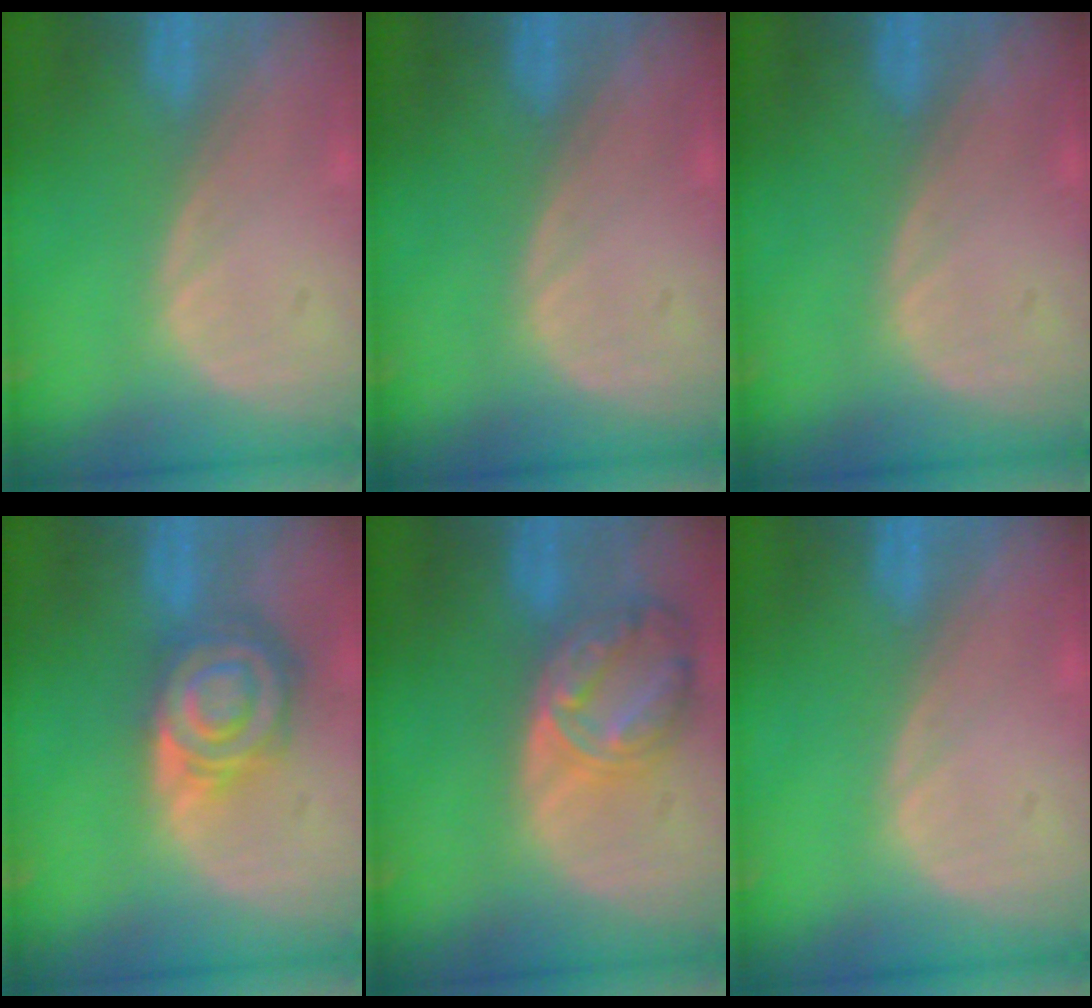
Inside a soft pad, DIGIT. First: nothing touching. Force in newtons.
{"total": 0.0}
{"total": 0.0}
{"total": 8.4, "press": 7.2, "slide": 4.3}
{"total": 8.2, "press": 7.1, "slide": 4.1}
{"total": 0.0}